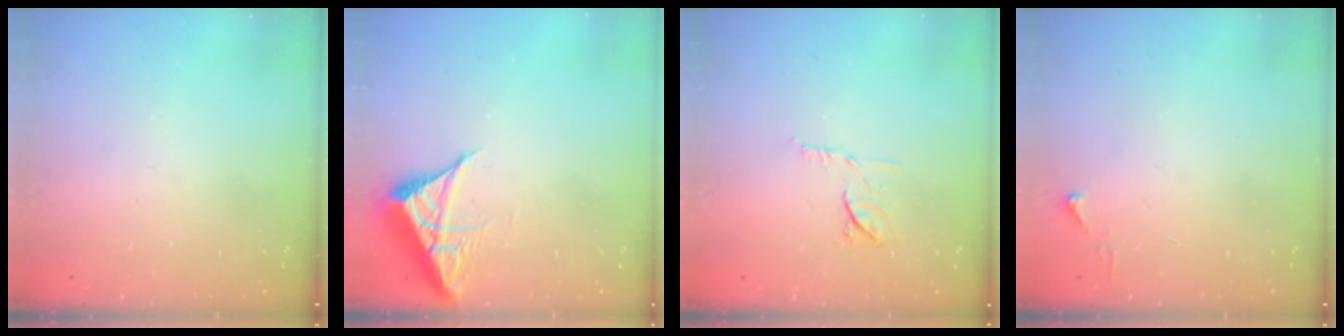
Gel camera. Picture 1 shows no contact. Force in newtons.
{"total": 6.9, "press": 6.8, "slide": 0.6}
{"total": 7.8, "press": 7.8, "slide": 0.9}
{"total": 3.1, "press": 3.1, "slide": 0.4}